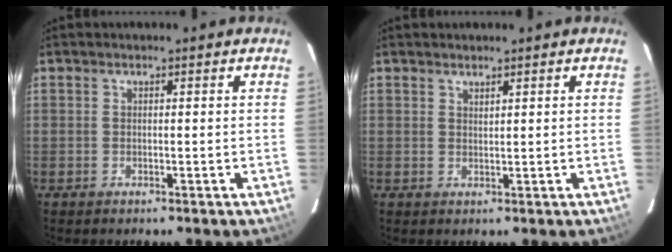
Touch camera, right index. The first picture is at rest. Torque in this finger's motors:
{"motor_torque": [-0.14, -0.07, -0.04, -0.01]}